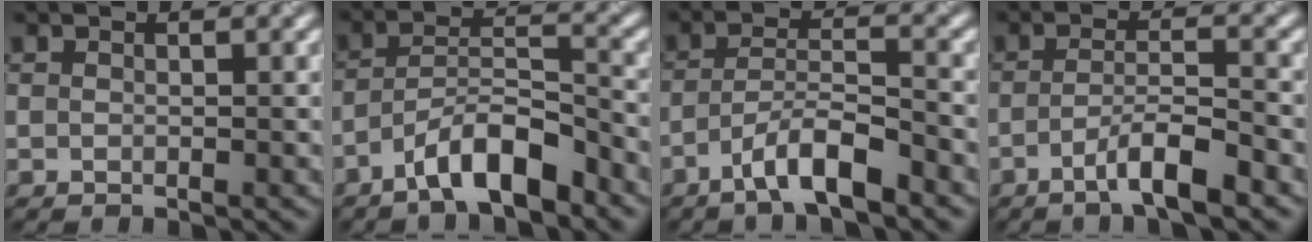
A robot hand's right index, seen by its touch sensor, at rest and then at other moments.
{"total": 6.0, "force": [-4.1, 1.5, 4.2], "torque": [-0.069, 0.010, -0.074]}
{"total": 5.0, "force": [-3.2, 0.9, 3.7], "torque": [-0.065, 0.008, -0.063]}
{"total": 4.3, "force": [-2.3, 0.6, 3.6], "torque": [-0.061, 0.007, -0.049]}